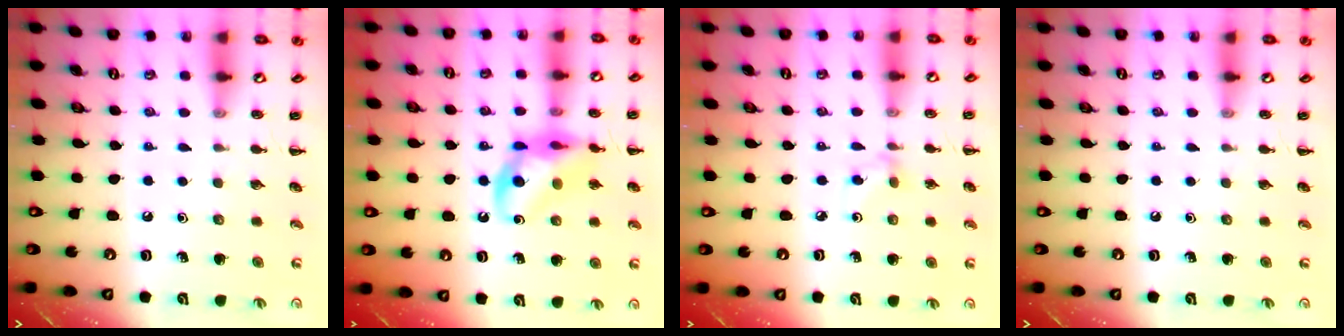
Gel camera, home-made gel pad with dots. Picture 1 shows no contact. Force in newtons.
{"total": 13.1, "press": 12.9, "slide": 2.4}
{"total": 3.4, "press": 3.1, "slide": 1.3}
{"total": 0.0}